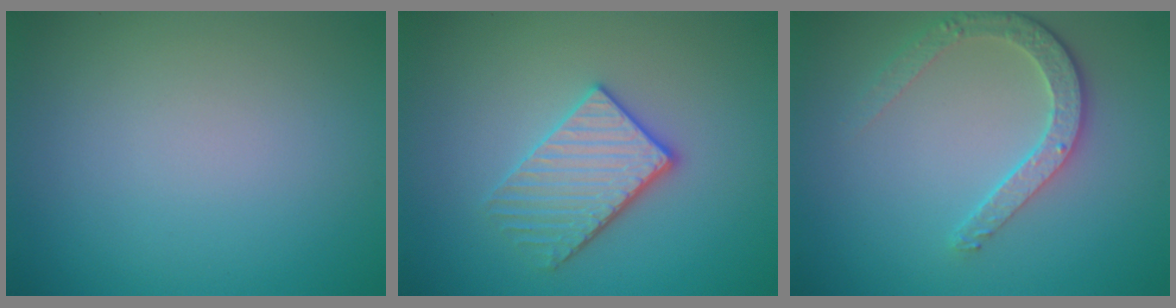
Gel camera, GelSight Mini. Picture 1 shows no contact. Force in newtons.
{"total": 3.5, "press": 3.3, "slide": 1.3}
{"total": 3.4, "press": 2.9, "slide": 1.9}